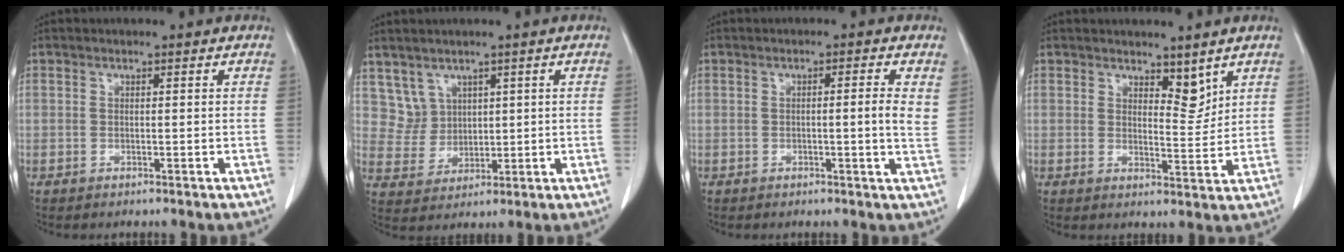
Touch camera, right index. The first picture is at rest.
{"total": 4.8, "force": [2.8, 3.8, 0.0], "torque": [-0.002, 0.009, 0.065]}
{"total": 3.4, "force": [0.5, -0.2, 3.3], "torque": [-0.045, 0.001, 0.004]}
{"total": 4.0, "force": [3.0, 1.5, 2.0], "torque": [-0.027, -0.010, 0.052]}